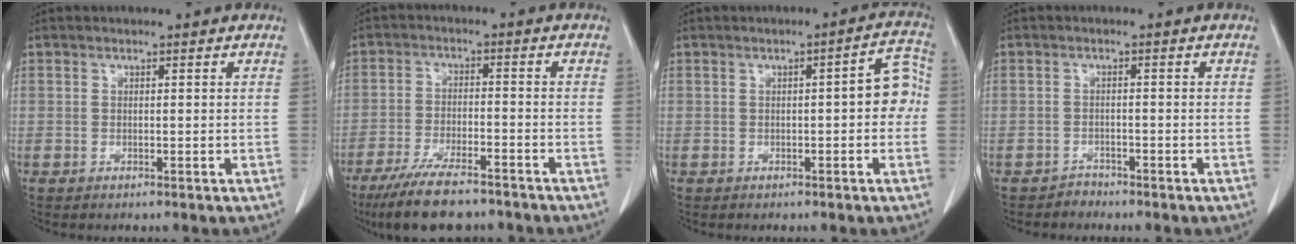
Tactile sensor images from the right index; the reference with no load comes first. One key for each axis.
{"total": 11.5, "fx": -9.1, "fy": 2.6, "fz": 6.6, "tx": -0.114, "ty": -0.024, "tz": -0.149}
{"total": 5.4, "fx": -0.2, "fy": 1.4, "fz": 5.2, "tx": -0.057, "ty": 0.023, "tz": -0.006}
{"total": 1.4, "fx": -1.3, "fy": 0.5, "fz": -0.4, "tx": 0.009, "ty": 0.000, "tz": -0.024}